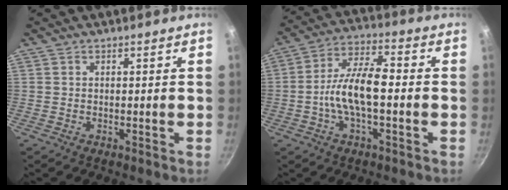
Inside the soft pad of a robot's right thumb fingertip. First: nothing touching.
{"total": 11.2, "force": [-1.8, 4.6, 10.0], "torque": [-0.174, 0.036, -0.044]}